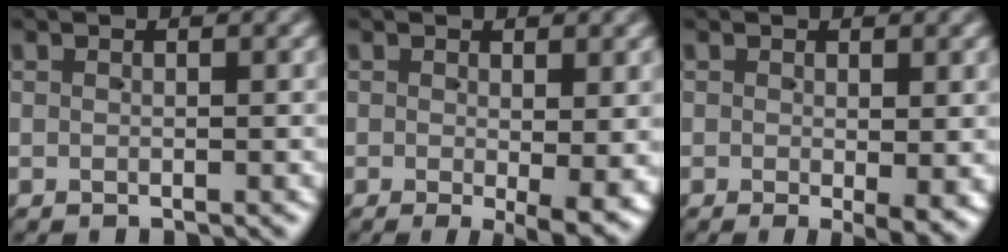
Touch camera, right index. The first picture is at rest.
{"total": 3.3, "force": [-0.7, 0.4, 3.2], "torque": [-0.039, -0.010, -0.008]}
{"total": 1.9, "force": [-0.2, 0.2, 1.9], "torque": [-0.023, -0.007, -0.003]}